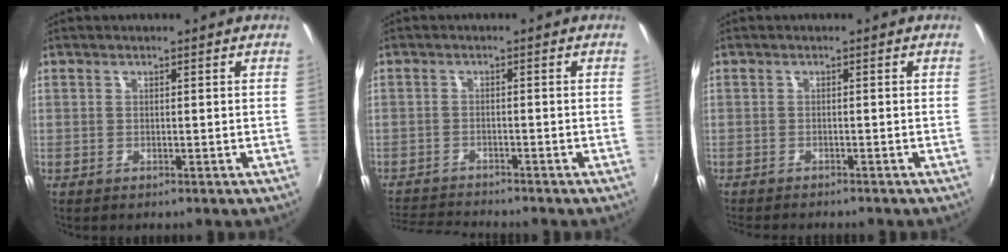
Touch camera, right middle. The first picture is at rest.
{"total": 6.4, "force": [-6.2, 0.5, 1.4], "torque": [-0.047, -0.010, -0.110]}
{"total": 4.0, "force": [-3.7, 0.6, 1.5], "torque": [-0.035, -0.015, -0.061]}